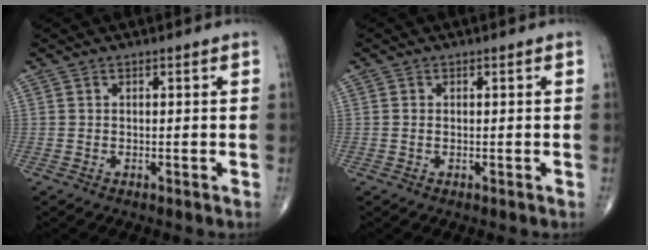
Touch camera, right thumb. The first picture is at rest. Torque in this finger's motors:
{"motor_torque": [-0.07, 0.23, -0.03, -0.17, -0.04]}